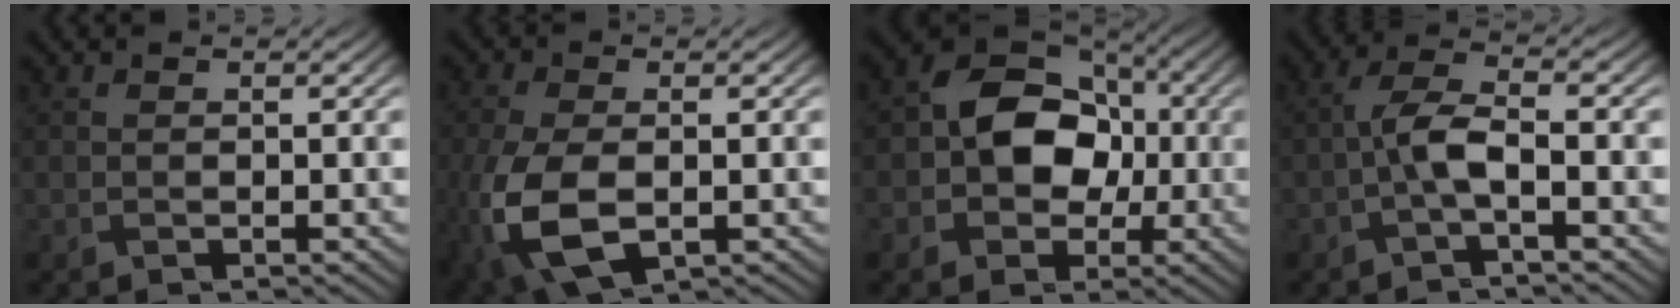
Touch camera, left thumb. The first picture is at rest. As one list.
[{"total": 10.6, "force": [-2.6, 6.3, 8.1], "torque": [-0.236, -0.045, -0.035]}, {"total": 9.5, "force": [-0.4, 7.3, 6.1], "torque": [-0.100, 0.009, -0.025]}, {"total": 4.4, "force": [-1.4, 1.2, 4.0], "torque": [-0.086, 0.011, -0.039]}]